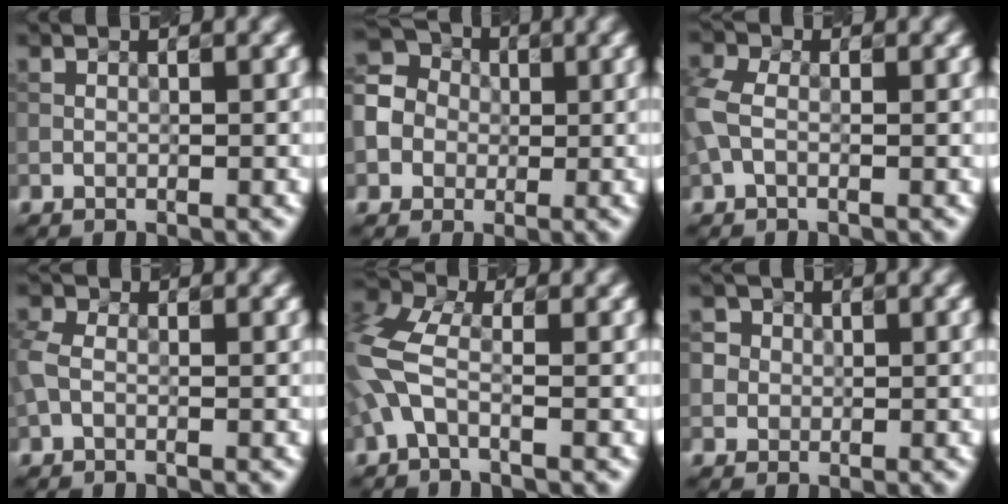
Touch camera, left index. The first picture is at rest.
{"total": 6.9, "force": [-1.1, 6.4, 2.4], "torque": [-0.067, 0.017, -0.044]}
{"total": 2.8, "force": [-0.1, 1.9, 2.0], "torque": [-0.059, 0.006, -0.014]}
{"total": 2.0, "force": [-0.3, 1.4, 1.4], "torque": [-0.040, 0.004, -0.014]}
{"total": 5.9, "force": [-1.0, 3.1, 4.9], "torque": [-0.131, 0.012, -0.042]}
{"total": 4.1, "force": [1.4, 3.6, 1.3], "torque": [-0.007, 0.023, 0.006]}